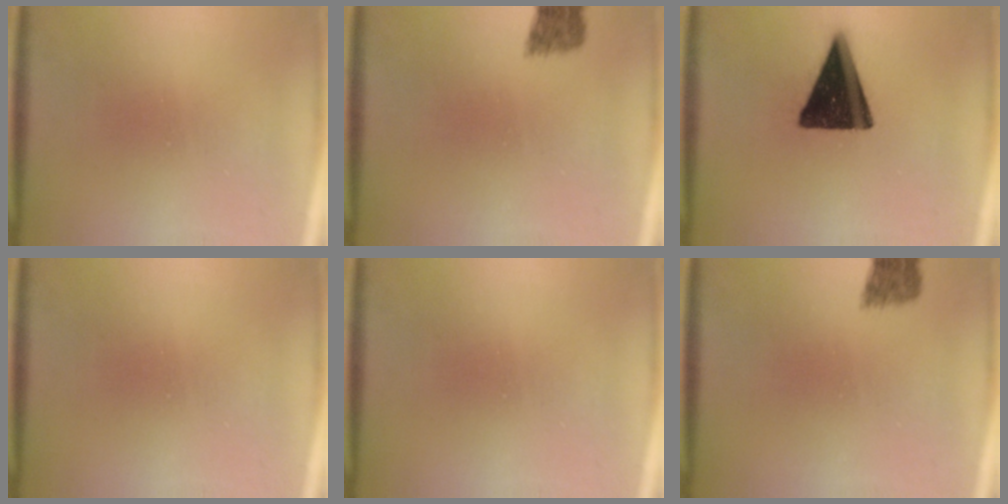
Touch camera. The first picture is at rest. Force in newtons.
{"total": 2.3}
{"total": 16.6}
{"total": 0.0}
{"total": 0.0}
{"total": 2.3}